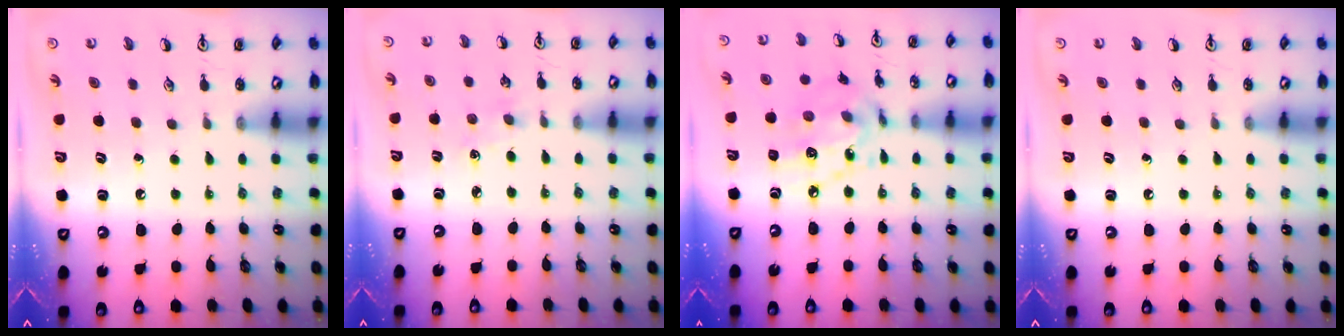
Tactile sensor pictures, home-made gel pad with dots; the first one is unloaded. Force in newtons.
{"total": 1.9, "press": 1.8, "slide": 0.3}
{"total": 12.7, "press": 12.6, "slide": 0.9}
{"total": 0.0}